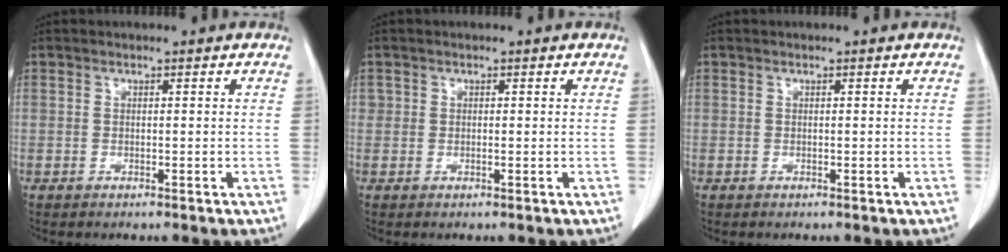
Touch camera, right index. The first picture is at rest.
{"total": 0.8, "force": [0.2, 0.7, 0.3], "torque": [0.003, 0.000, 0.000]}
{"total": 0.0}